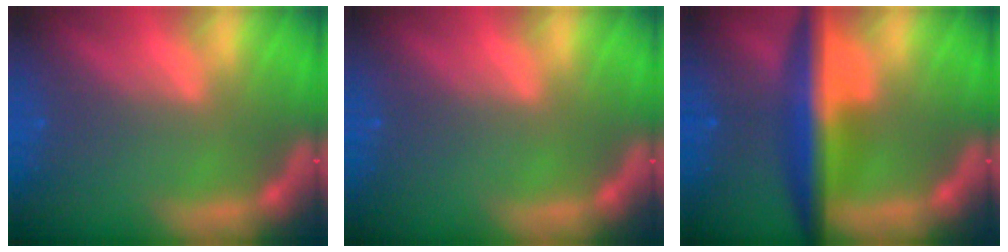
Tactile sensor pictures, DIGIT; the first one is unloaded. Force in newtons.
{"total": 0.0}
{"total": 7.4}